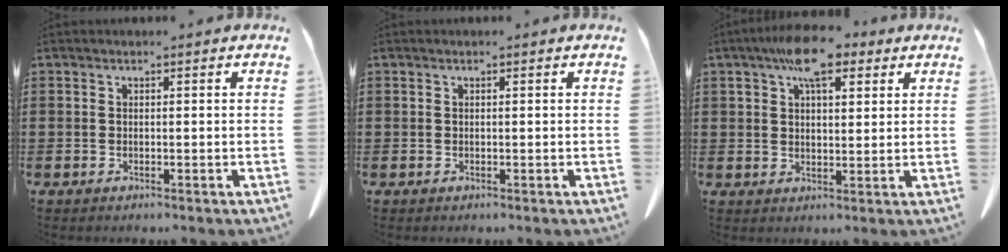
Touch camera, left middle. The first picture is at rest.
{"total": 0.0}
{"total": 9.0, "force": [5.7, 3.6, 5.9], "torque": [-0.107, -0.007, 0.098]}